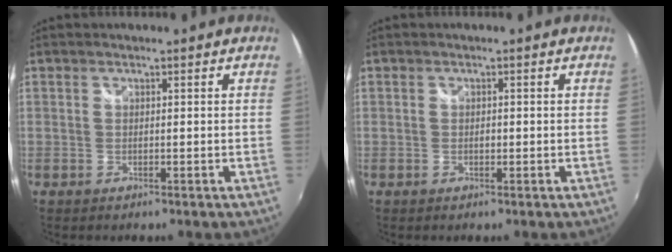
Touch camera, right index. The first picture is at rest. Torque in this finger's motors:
{"motor_torque": [0.15, 0.05, 0.02, 0.00]}